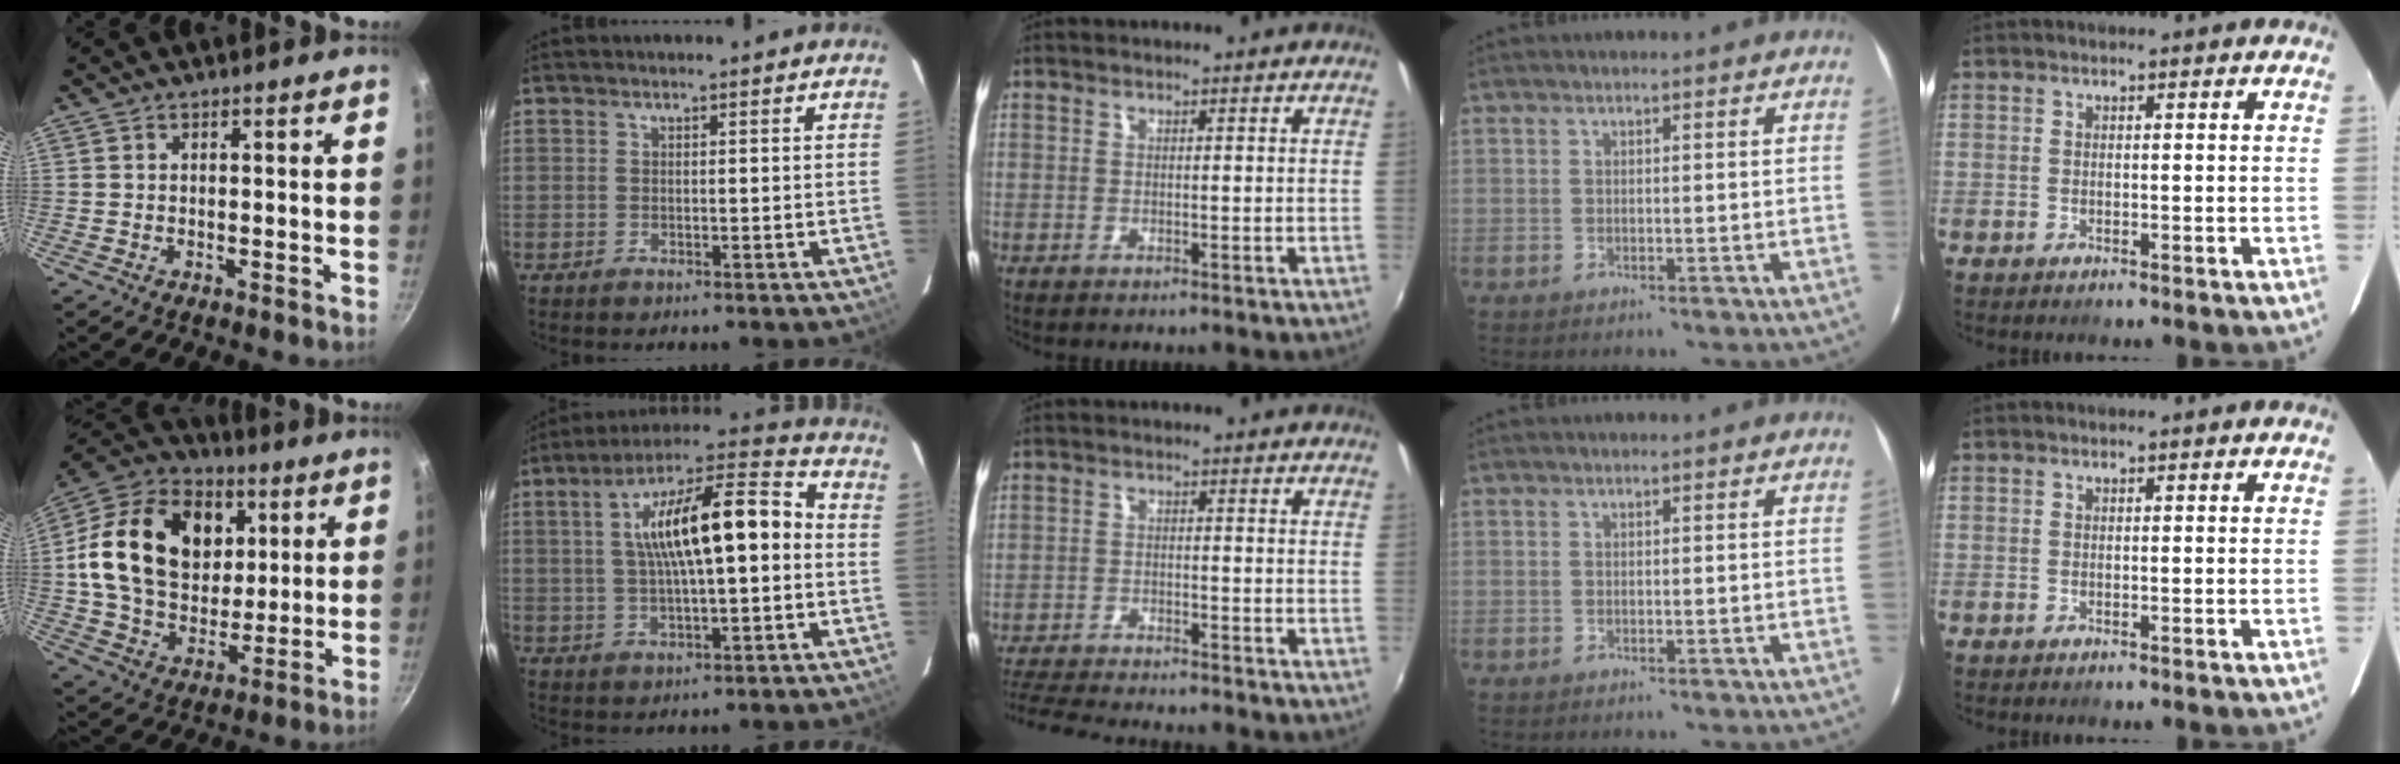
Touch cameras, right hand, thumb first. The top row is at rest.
{"thumb": {"total": 24.9, "force": [6.0, 18.1, 16.0], "torque": [-0.254, 0.000, 0.100]}, "index": {"total": 17.3, "force": [0.7, 5.1, 16.6], "torque": [-0.268, 0.035, 0.010]}, "middle": {"total": 10.8, "force": [-9.8, 1.1, 4.2], "torque": [-0.107, -0.019, -0.163]}}